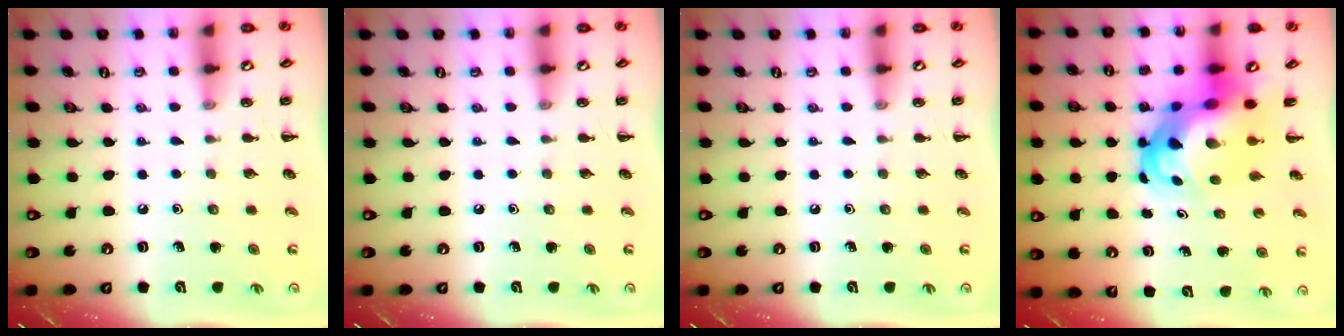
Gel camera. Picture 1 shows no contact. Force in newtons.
{"total": 0.0}
{"total": 0.0}
{"total": 9.7, "press": 9.3, "slide": 2.7}